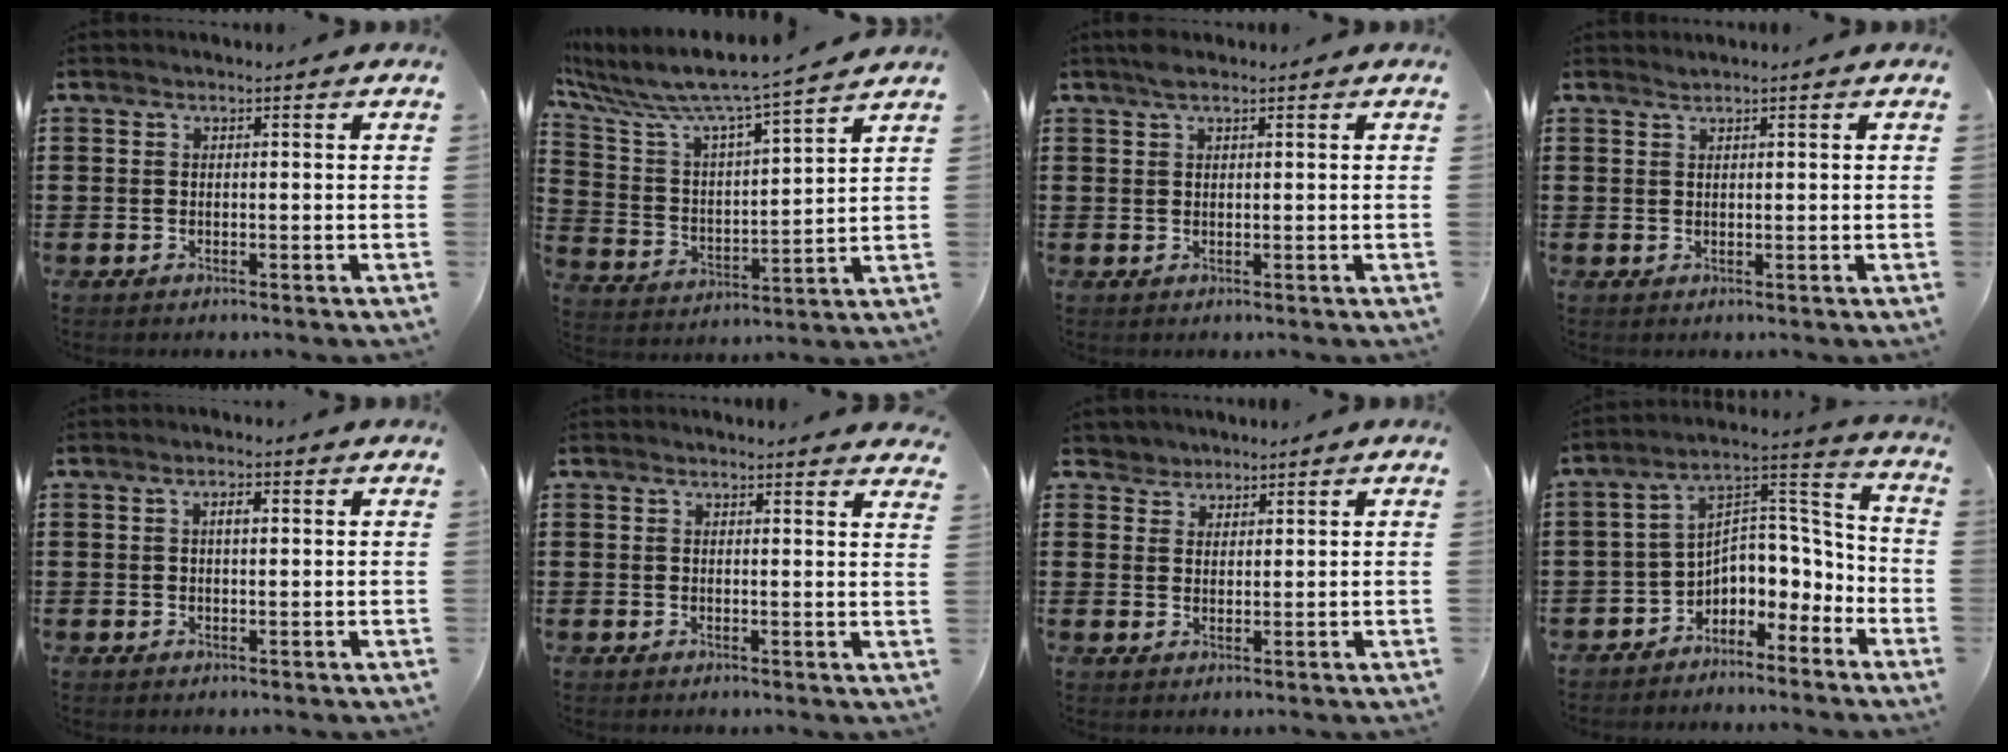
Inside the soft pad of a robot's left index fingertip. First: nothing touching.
{"total": 7.9, "force": [7.1, 0.3, 3.4], "torque": [-0.100, -0.053, 0.114]}
{"total": 1.9, "force": [1.4, 0.6, 1.1], "torque": [-0.026, 0.002, 0.026]}
{"total": 0.7, "force": [0.7, -0.1, 0.0], "torque": [-0.002, -0.002, 0.015]}
{"total": 1.7, "force": [0.5, 0.7, 1.5], "torque": [-0.031, 0.007, 0.006]}
{"total": 1.8, "force": [1.8, 0.0, 0.2], "torque": [-0.001, -0.005, 0.032]}
{"total": 2.5, "force": [2.0, 1.4, -0.5], "torque": [-0.002, 0.010, 0.038]}
{"total": 5.7, "force": [-3.9, 3.8, 1.7], "torque": [-0.035, 0.000, -0.079]}